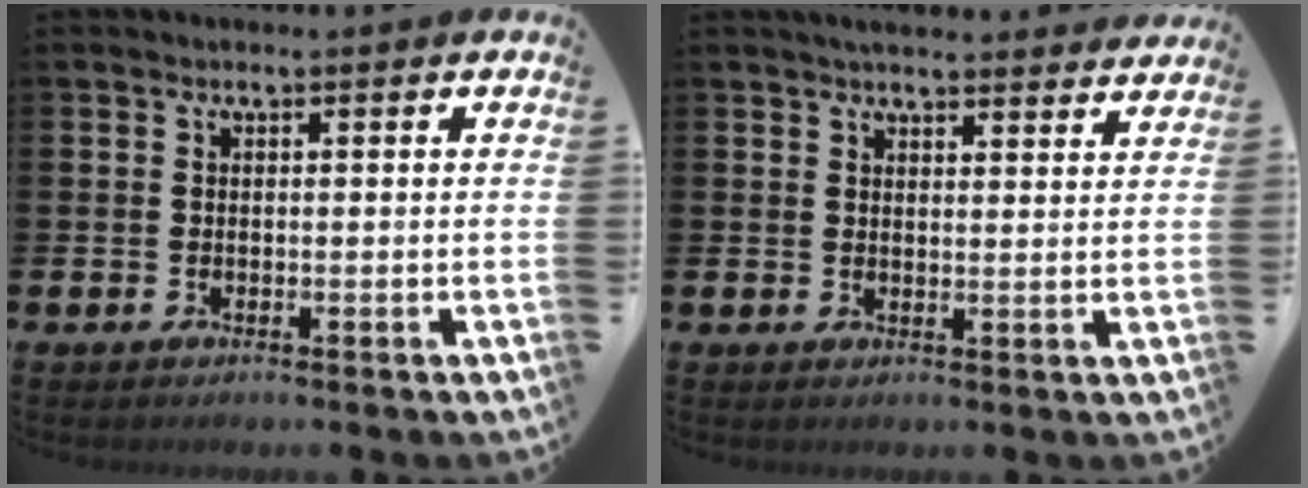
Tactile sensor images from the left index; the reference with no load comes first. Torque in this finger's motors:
{"motor_torque": [-0.03, -0.80, 0.56, 0.12]}